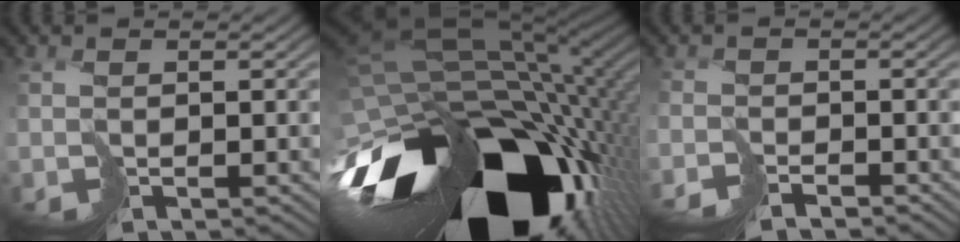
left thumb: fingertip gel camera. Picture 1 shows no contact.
{"total": 17.6, "force": [-6.5, 9.8, 13.1], "torque": [-0.280, -0.067, -0.059]}
{"total": 2.0, "force": [-2.0, -0.1, -0.2], "torque": [0.023, 0.001, -0.038]}